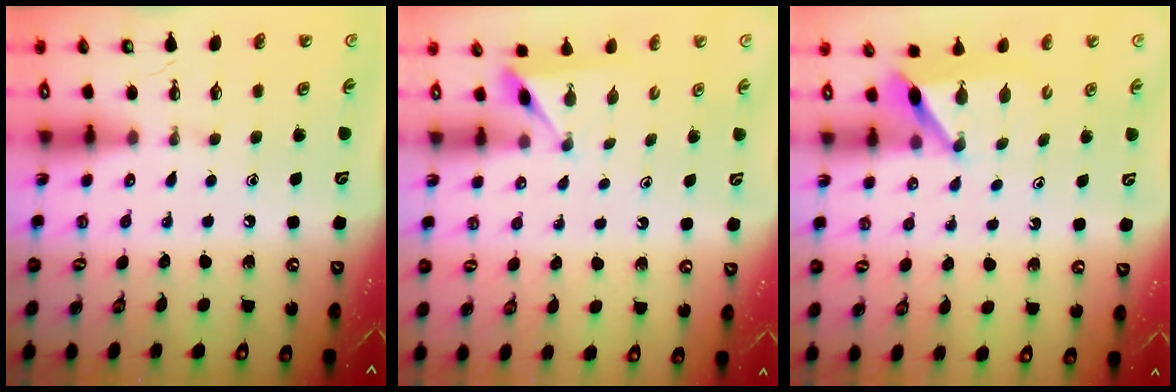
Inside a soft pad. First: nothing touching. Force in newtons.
{"total": 3.2, "press": 3.2, "slide": 0.4}
{"total": 6.2, "press": 6.2, "slide": 0.7}